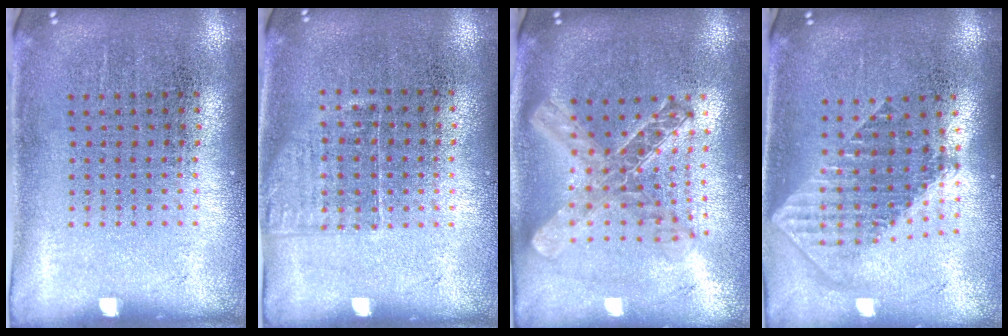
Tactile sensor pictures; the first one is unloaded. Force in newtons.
{"total": 1.2, "press": 1.0, "slide": 0.7}
{"total": 2.1, "press": 1.8, "slide": 1.1}
{"total": 1.8, "press": 1.5, "slide": 1.0}